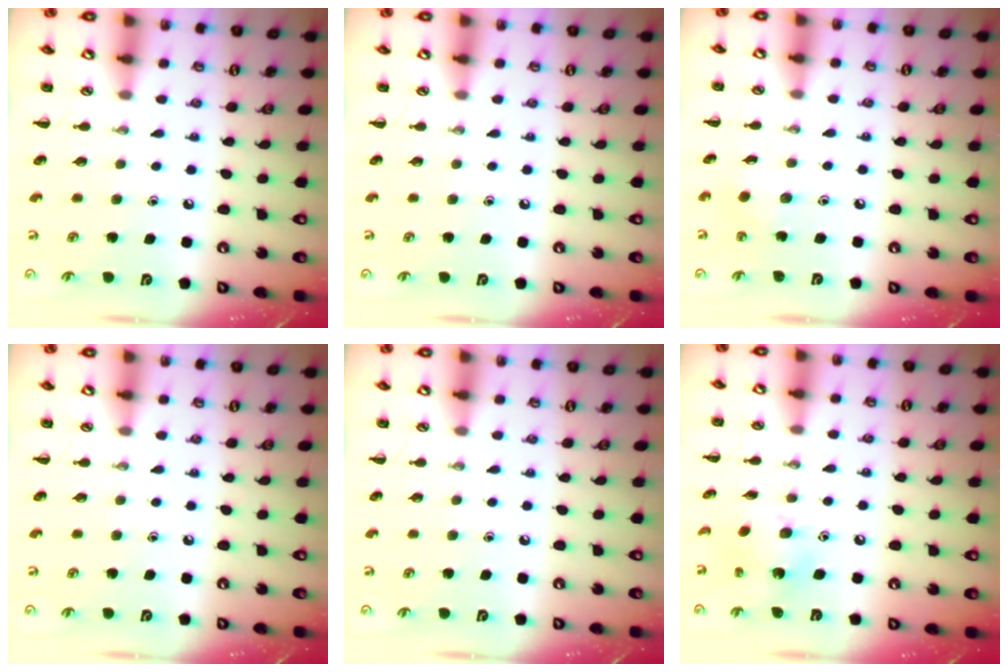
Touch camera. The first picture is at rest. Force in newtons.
{"total": 0.0}
{"total": 2.7, "press": 2.6, "slide": 0.6}
{"total": 0.0}
{"total": 0.0}
{"total": 5.7, "press": 5.7, "slide": 0.8}